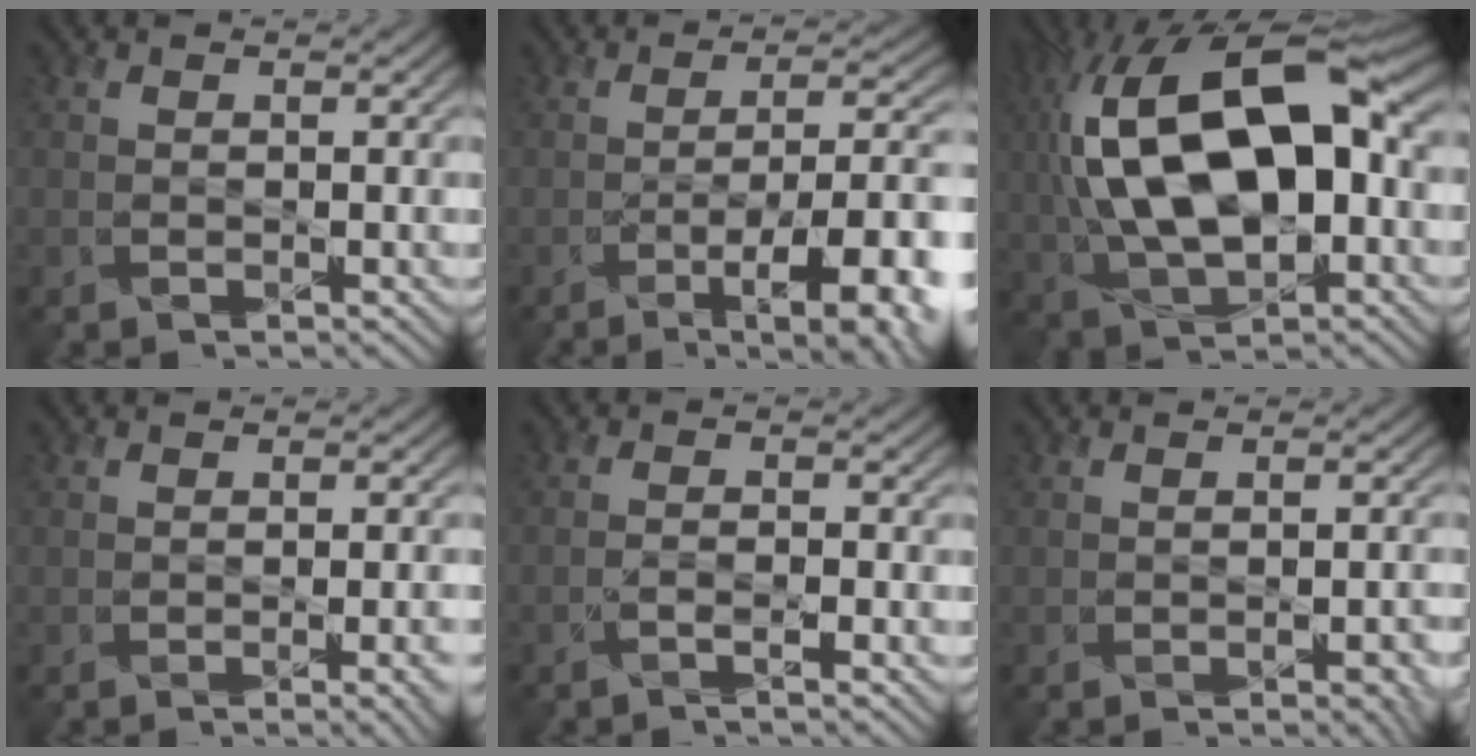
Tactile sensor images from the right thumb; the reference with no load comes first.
{"total": 11.6, "force": [-5.2, 3.6, 9.8], "torque": [-0.134, 0.006, -0.064]}
{"total": 18.1, "force": [2.5, 9.1, 15.4], "torque": [-0.311, 0.017, 0.038]}
{"total": 3.9, "force": [-1.0, 1.4, 3.5], "torque": [-0.032, -0.006, -0.002]}
{"total": 1.7, "force": [-1.4, 0.2, 1.1], "torque": [-0.018, 0.004, -0.036]}
{"total": 2.9, "force": [-1.1, 1.1, 2.5], "torque": [-0.021, -0.003, -0.002]}